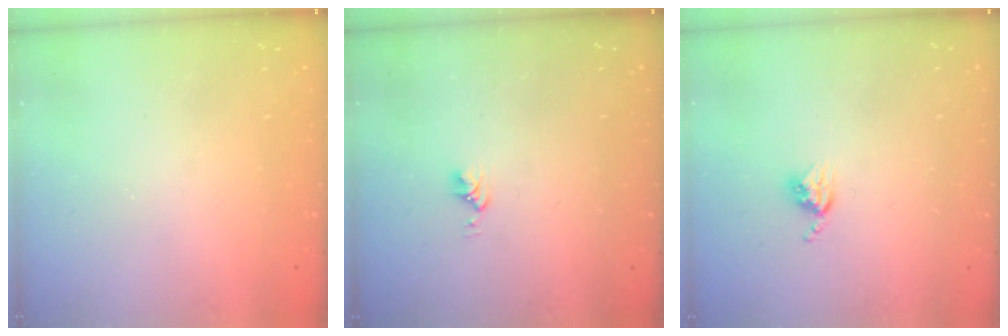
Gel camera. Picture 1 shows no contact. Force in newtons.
{"total": 3.0, "press": 3.0, "slide": 0.4}
{"total": 3.8, "press": 3.8, "slide": 0.5}